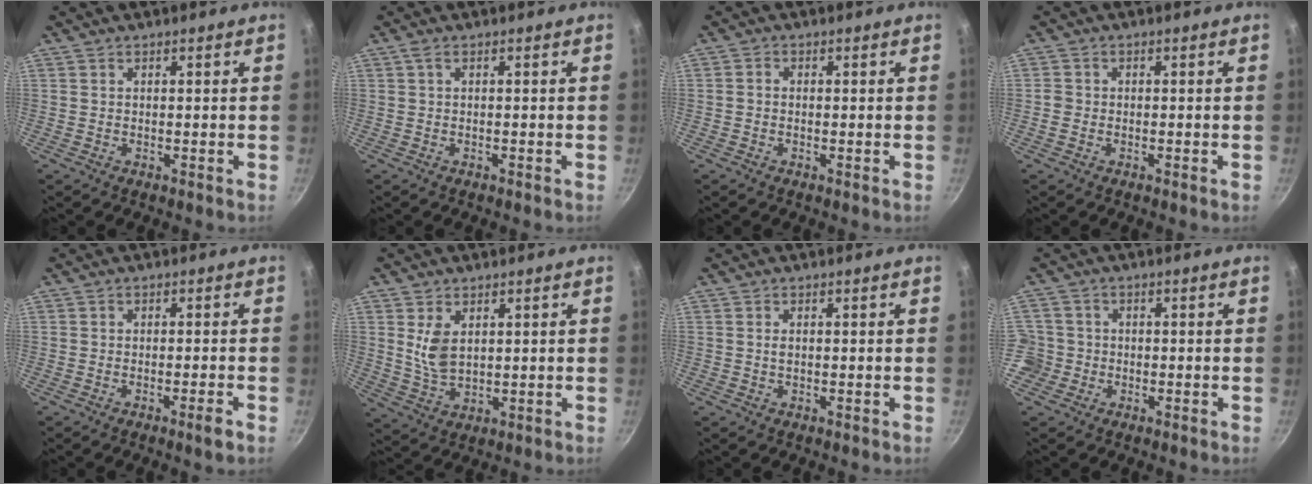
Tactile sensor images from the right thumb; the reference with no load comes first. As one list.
[{"total": 0.9, "force": [-0.1, 0.3, 0.8], "torque": [-0.021, 0.003, 0.000]}, {"total": 1.1, "force": [-0.4, 0.9, 0.6], "torque": [-0.010, 0.005, -0.009]}, {"total": 1.6, "force": [-0.8, 1.3, 0.6], "torque": [-0.013, 0.005, -0.017]}, {"total": 2.5, "force": [-1.5, 0.1, 2.0], "torque": [-0.036, 0.013, -0.020]}, {"total": 6.2, "force": [1.8, 3.9, 4.5], "torque": [-0.078, -0.017, 0.042]}, {"total": 1.0, "force": [0.1, 0.7, 0.7], "torque": [-0.011, 0.001, 0.001]}, {"total": 6.0, "force": [-1.7, 5.6, 1.3], "torque": [-0.015, 0.024, -0.035]}]